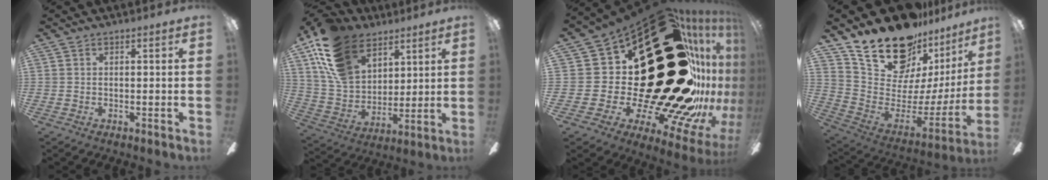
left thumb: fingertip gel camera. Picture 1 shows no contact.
{"total": 19.0, "force": [11.4, 12.3, 9.0], "torque": [-0.199, -0.042, 0.220]}
{"total": 59.5, "force": [12.4, 30.4, 49.7], "torque": [-0.586, -0.153, 0.367]}
{"total": 23.3, "force": [18.2, 10.4, 10.0], "torque": [-0.171, -0.134, 0.343]}